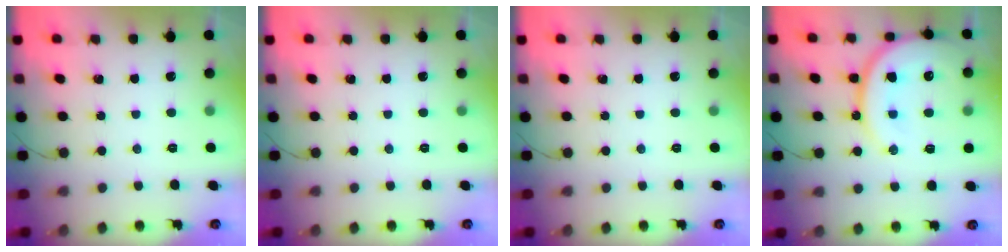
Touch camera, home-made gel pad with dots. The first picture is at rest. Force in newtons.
{"total": 0.0}
{"total": 0.0}
{"total": 18.3, "press": 18.2, "slide": 1.8}